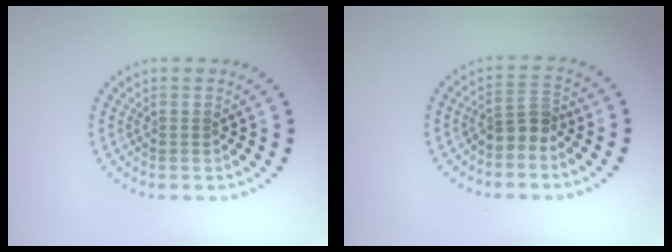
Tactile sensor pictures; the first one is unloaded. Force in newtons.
{"total": 2.3, "press": 1.8, "slide": 1.5}